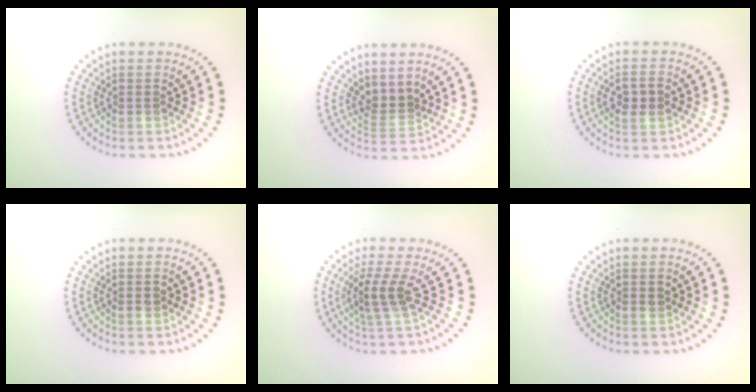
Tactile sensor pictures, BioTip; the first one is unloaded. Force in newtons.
{"total": 1.9, "press": 1.2, "slide": 1.5}
{"total": 2.1, "press": 2.0, "slide": 0.4}
{"total": 0.9, "press": 0.8, "slide": 0.1}
{"total": 2.6, "press": 2.0, "slide": 1.6}
{"total": 0.7, "press": 0.7, "slide": 0.0}